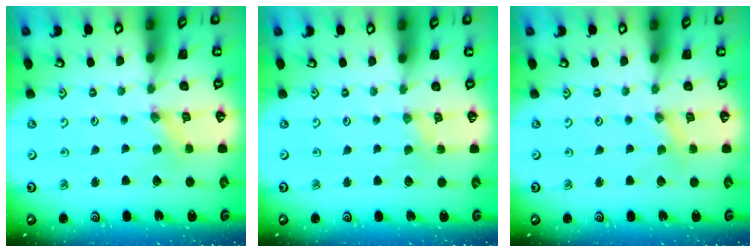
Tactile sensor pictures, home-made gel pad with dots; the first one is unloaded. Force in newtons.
{"total": 1.3, "press": 1.3, "slide": 0.3}
{"total": 0.0}